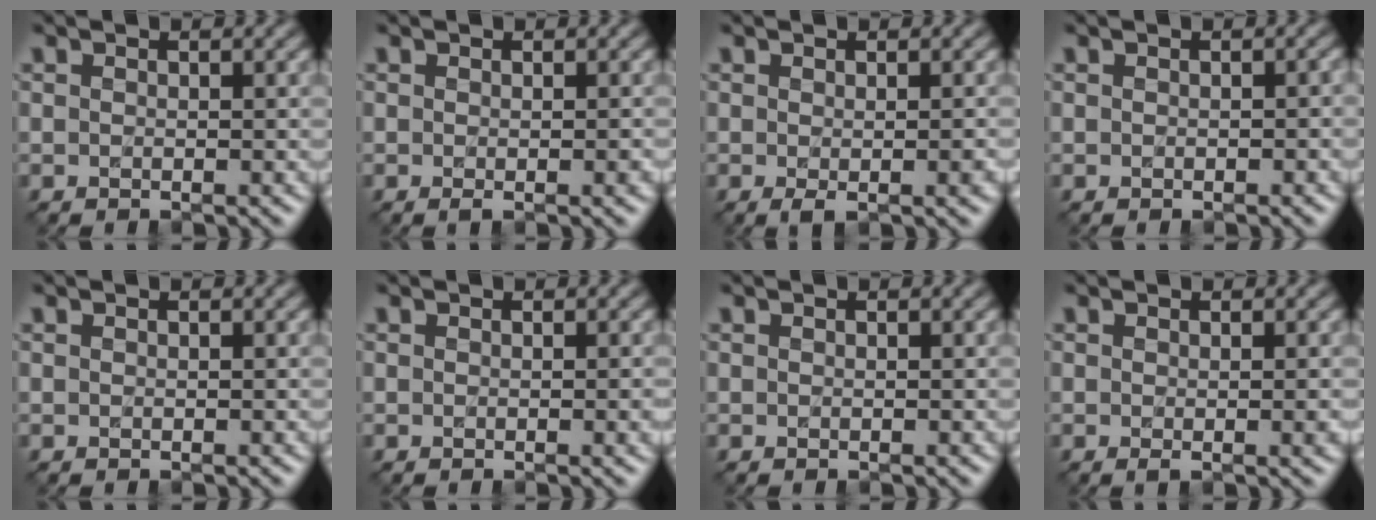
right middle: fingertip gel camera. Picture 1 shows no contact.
{"total": 1.3, "force": [-0.3, 0.2, 1.2], "torque": [-0.013, -0.004, -0.003]}
{"total": 1.7, "force": [-0.4, 0.3, 1.6], "torque": [-0.023, -0.004, -0.004]}
{"total": 0.6, "force": [-0.2, 0.1, 0.5], "torque": [-0.006, 0.003, -0.001]}
{"total": 0.0}
{"total": 1.5, "force": [-0.1, 0.4, 1.4], "torque": [-0.013, -0.003, -0.003]}
{"total": 0.0}
{"total": 1.5, "force": [-0.1, 0.3, 1.5], "torque": [-0.017, -0.003, -0.002]}